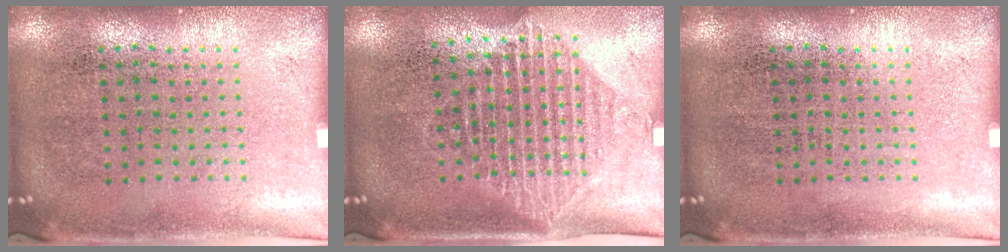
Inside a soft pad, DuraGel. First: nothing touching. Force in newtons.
{"total": 1.4, "press": 1.2, "slide": 0.9}
{"total": 0.0}